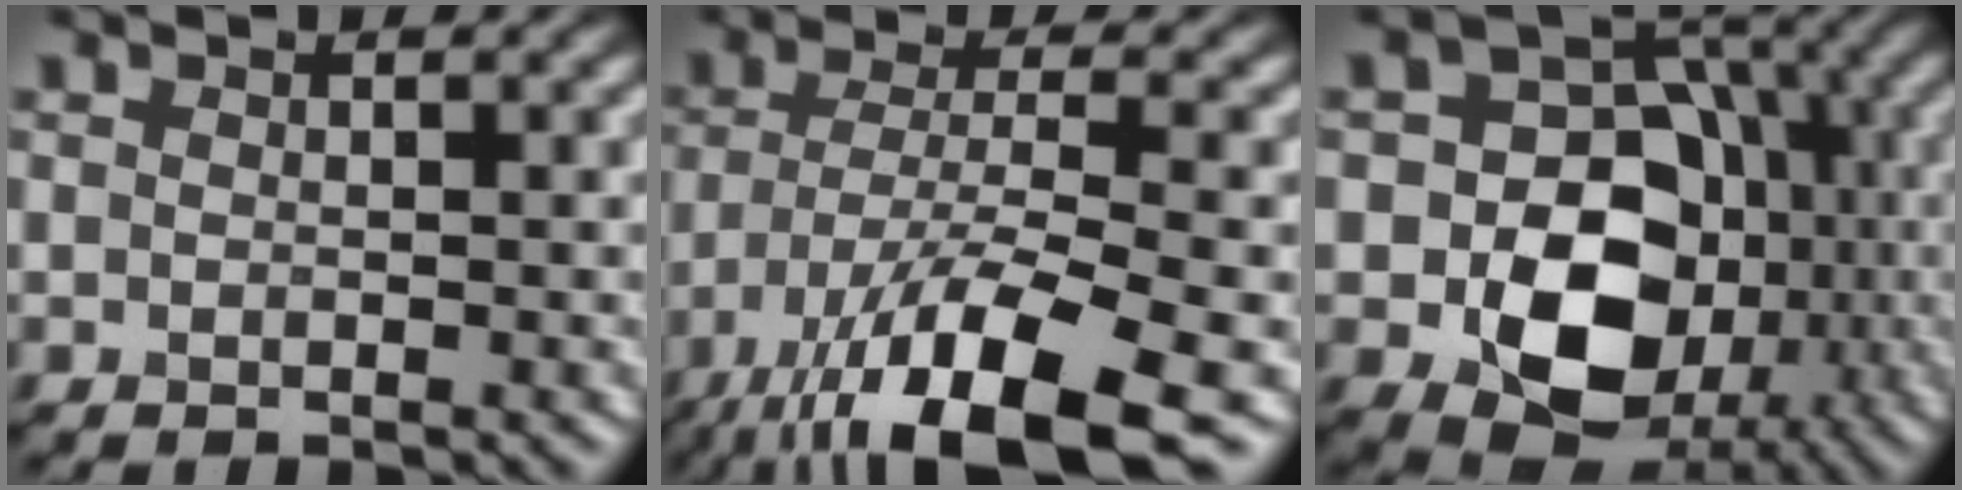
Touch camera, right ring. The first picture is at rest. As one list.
[{"total": 12.5, "force": [-7.5, 3.1, 9.4], "torque": [-0.172, -0.013, -0.131]}, {"total": 11.9, "force": [-2.7, 9.1, 7.2], "torque": [-0.083, -0.013, -0.055]}]